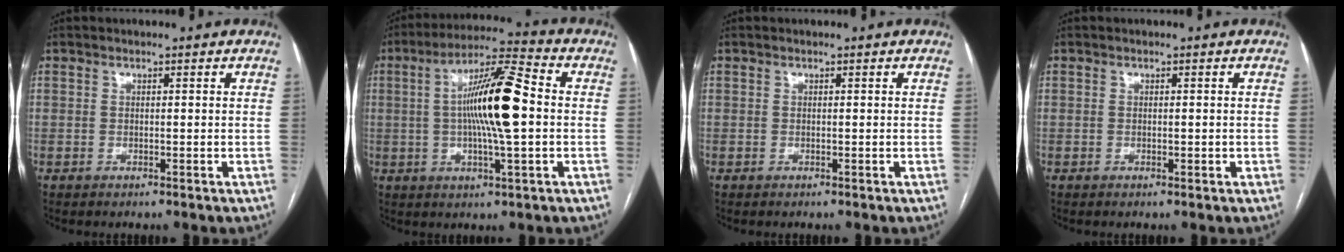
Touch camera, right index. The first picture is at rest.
{"total": 13.3, "force": [0.3, 1.1, 13.3], "torque": [-0.237, 0.014, -0.002]}
{"total": 0.0}
{"total": 0.7, "force": [-0.1, 0.4, 0.5], "torque": [-0.009, 0.001, 0.000]}